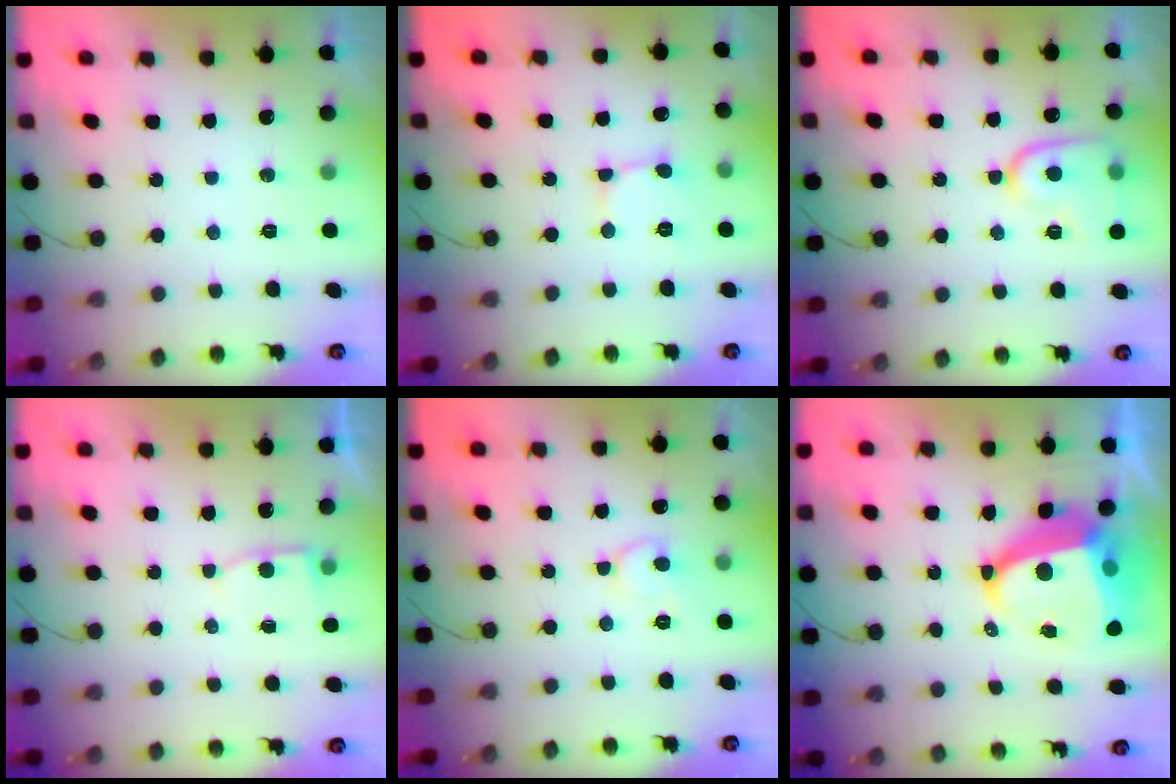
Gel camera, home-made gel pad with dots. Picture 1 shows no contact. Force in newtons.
{"total": 1.8, "press": 1.7, "slide": 0.2}
{"total": 11.0, "press": 10.9, "slide": 1.2}
{"total": 3.2, "press": 3.2, "slide": 0.2}
{"total": 7.2, "press": 7.1, "slide": 0.7}
{"total": 13.8, "press": 13.8, "slide": 1.5}